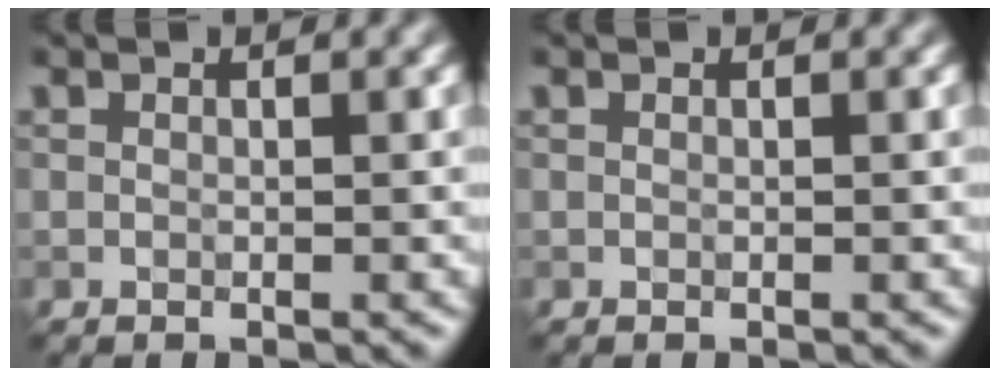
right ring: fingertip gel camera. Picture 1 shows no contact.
{"total": 0.0}